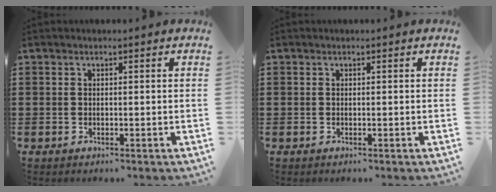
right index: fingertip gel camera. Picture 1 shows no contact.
{"total": 0.0}